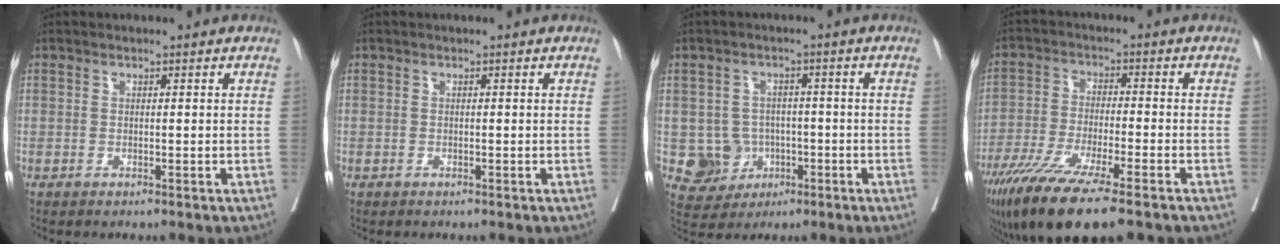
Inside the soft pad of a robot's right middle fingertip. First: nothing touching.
{"total": 0.0}
{"total": 5.9, "force": [-1.2, 5.7, 1.1], "torque": [-0.013, 0.009, -0.010]}
{"total": 14.3, "force": [-10.0, 1.4, 10.0], "torque": [-0.191, -0.045, -0.168]}